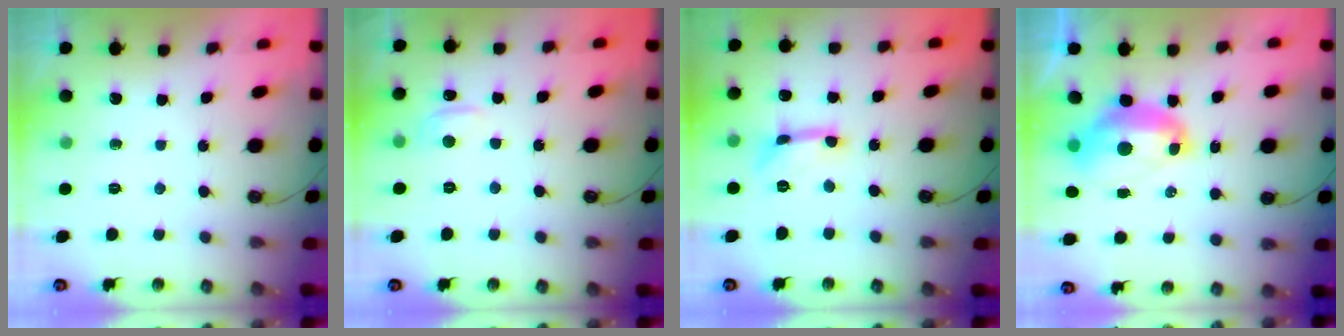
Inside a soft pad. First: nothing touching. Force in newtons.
{"total": 0.5, "press": 0.3, "slide": 0.4}
{"total": 1.3, "press": 1.3, "slide": 0.2}
{"total": 4.8, "press": 4.7, "slide": 0.8}